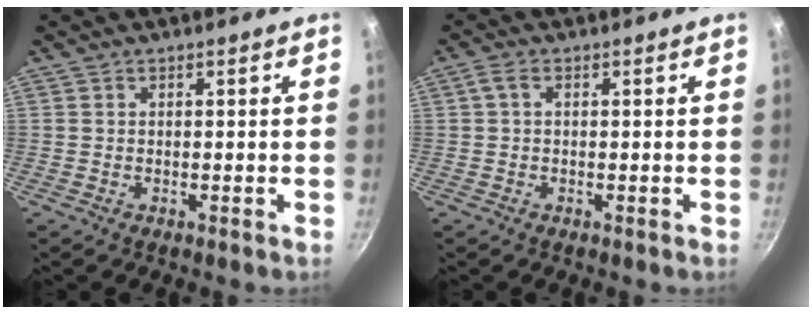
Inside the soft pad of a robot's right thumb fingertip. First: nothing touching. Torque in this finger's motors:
{"motor_torque": [0.19, 0.00, 0.36, 0.44, 0.10]}